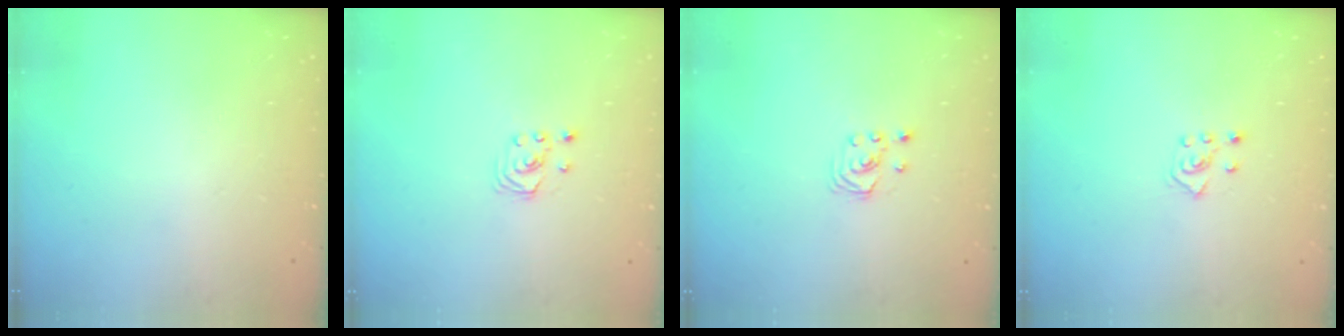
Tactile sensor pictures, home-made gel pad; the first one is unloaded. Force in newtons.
{"total": 1.8, "press": 1.8, "slide": 0.2}
{"total": 1.8, "press": 1.8, "slide": 0.2}
{"total": 4.6, "press": 4.5, "slide": 0.8}